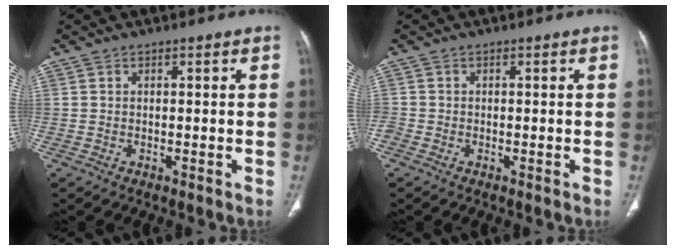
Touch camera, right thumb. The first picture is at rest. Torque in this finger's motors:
{"motor_torque": [2.03, 1.97, 1.30, -0.42, 0.61]}